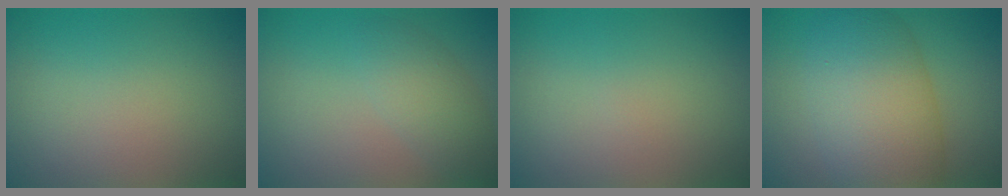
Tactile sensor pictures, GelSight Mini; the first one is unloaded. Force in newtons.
{"total": 3.1, "press": 3.1, "slide": 0.1}
{"total": 0.0}
{"total": 9.5, "press": 9.5, "slide": 0.5}